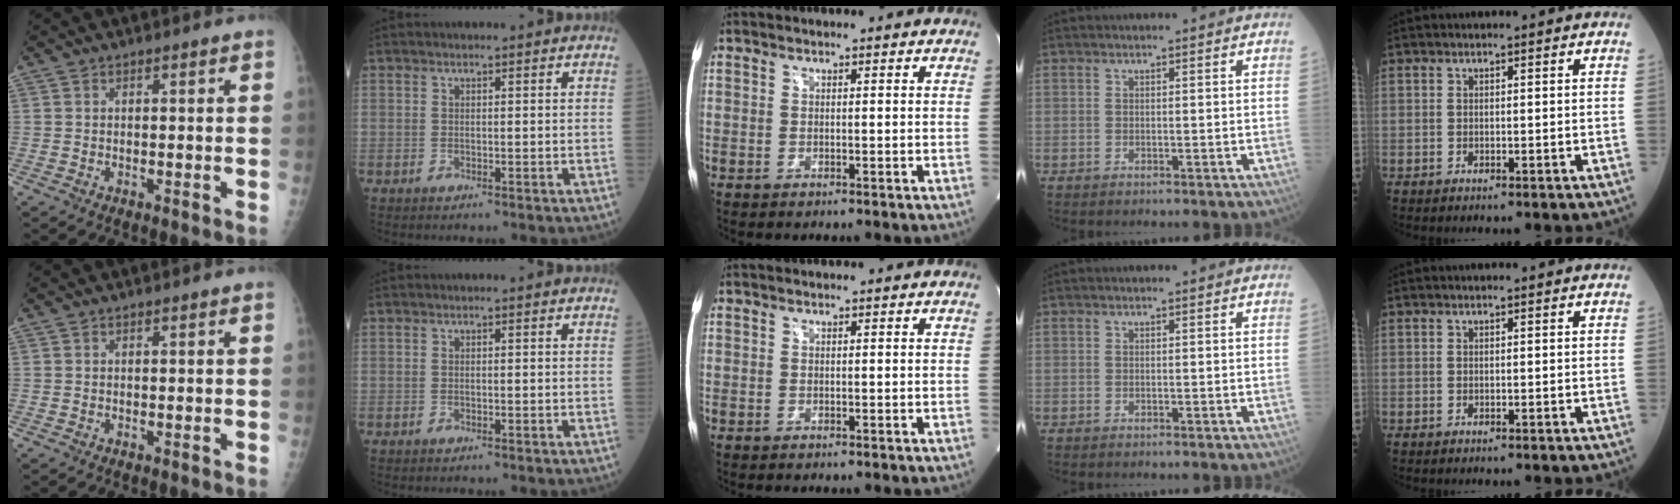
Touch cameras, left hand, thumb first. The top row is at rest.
{}